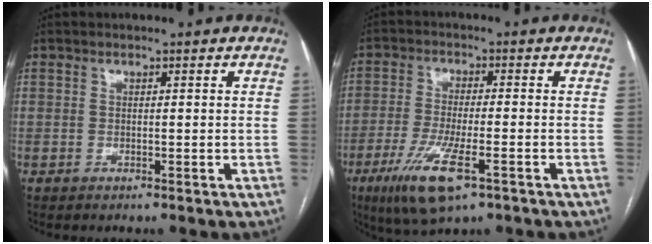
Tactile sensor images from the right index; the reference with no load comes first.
{"total": 10.1, "force": [-5.2, 1.9, 8.5], "torque": [-0.172, -0.026, -0.086]}